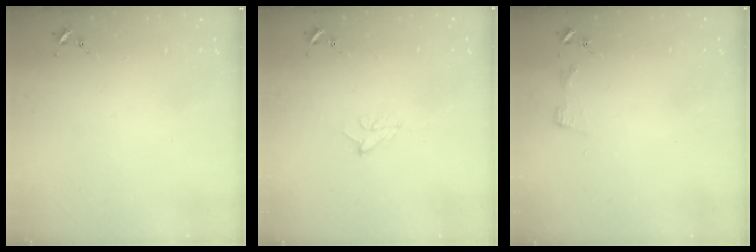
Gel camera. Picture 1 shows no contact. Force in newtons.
{"total": 6.5, "press": 6.5, "slide": 0.8}
{"total": 2.9, "press": 2.9, "slide": 0.3}